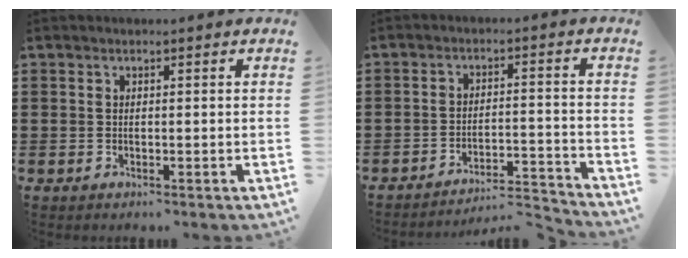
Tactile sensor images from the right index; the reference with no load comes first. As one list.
[{"total": 4.0, "force": [-3.9, 0.2, 1.1], "torque": [-0.026, -0.004, -0.084]}]